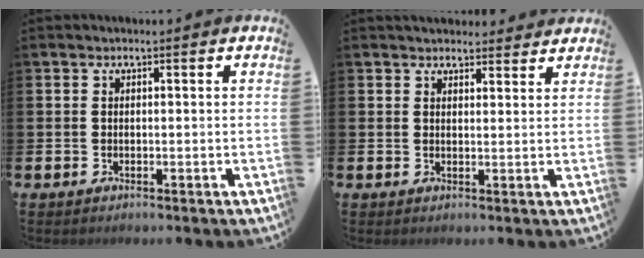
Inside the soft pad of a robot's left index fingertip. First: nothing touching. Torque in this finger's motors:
{"motor_torque": [1.03, -1.11, 0.53, 0.10]}